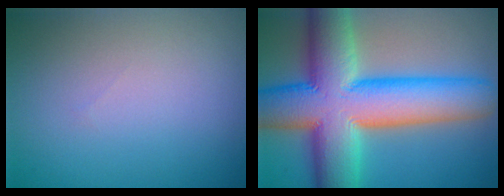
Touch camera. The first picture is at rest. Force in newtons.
{"total": 15.4, "press": 15.4, "slide": 0.6}